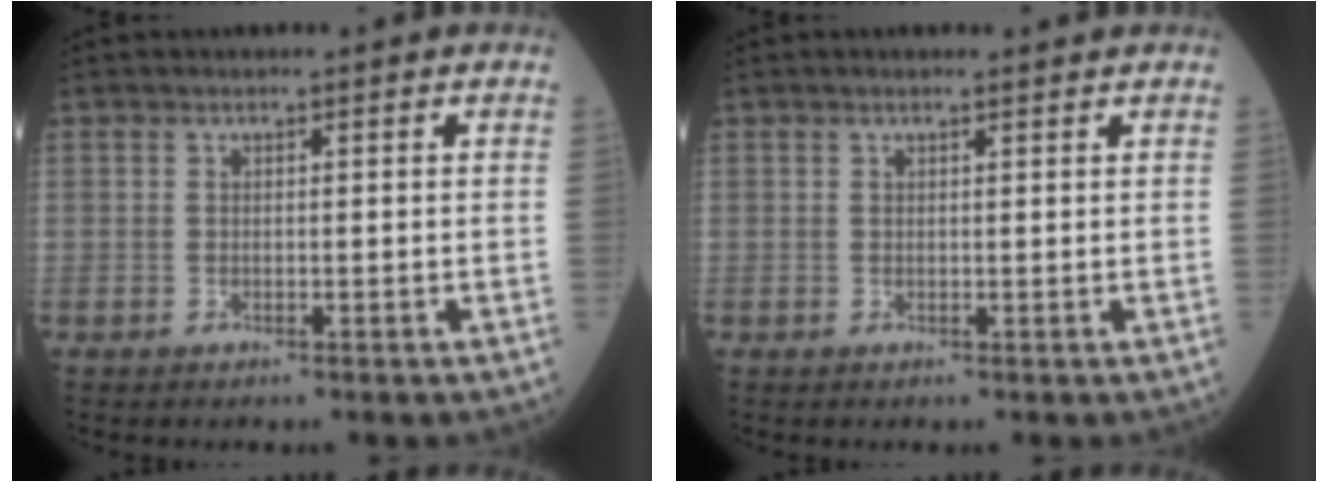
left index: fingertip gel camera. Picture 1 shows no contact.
{"total": 1.4, "force": [1.3, 0.3, 0.6], "torque": [-0.015, 0.010, 0.022]}